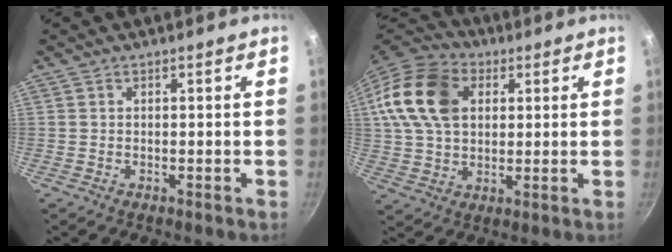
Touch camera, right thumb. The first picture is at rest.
{"total": 18.4, "force": [4.8, 13.1, 12.1], "torque": [-0.223, 0.016, 0.077]}